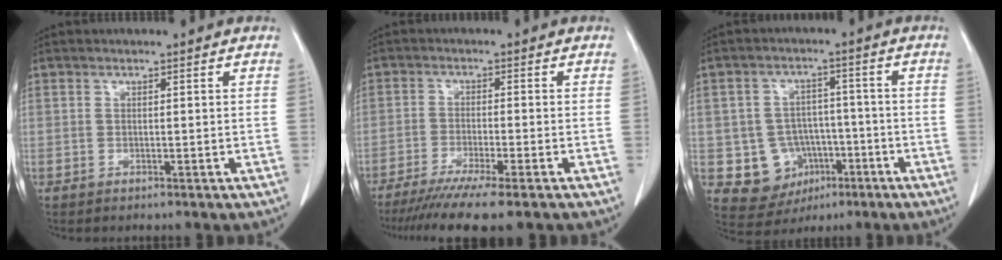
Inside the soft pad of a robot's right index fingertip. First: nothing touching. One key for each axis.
{"total": 10.4, "fx": -8.1, "fy": -0.4, "fz": 6.5, "tx": -0.090, "ty": -0.028, "tz": -0.126}
{"total": 8.7, "fx": -2.5, "fy": 7.9, "fz": 2.4, "tx": -0.043, "ty": 0.021, "tz": -0.025}